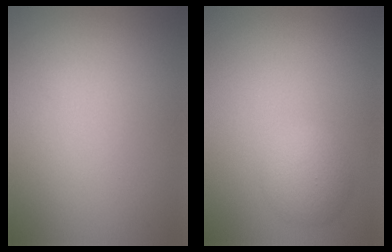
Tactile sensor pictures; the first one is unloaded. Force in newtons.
{"total": 2.7, "press": 2.7, "slide": 0.2}